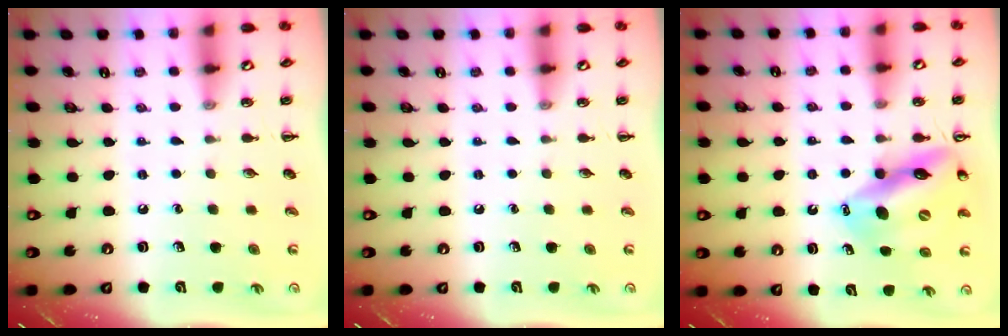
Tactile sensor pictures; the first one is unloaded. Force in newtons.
{"total": 0.0}
{"total": 14.1, "press": 13.6, "slide": 3.9}